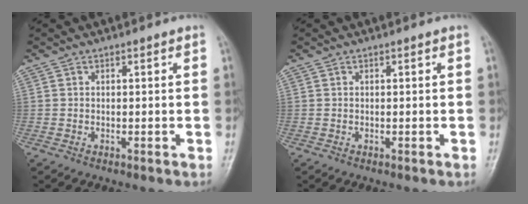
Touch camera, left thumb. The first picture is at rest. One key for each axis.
{"total": 0.0}